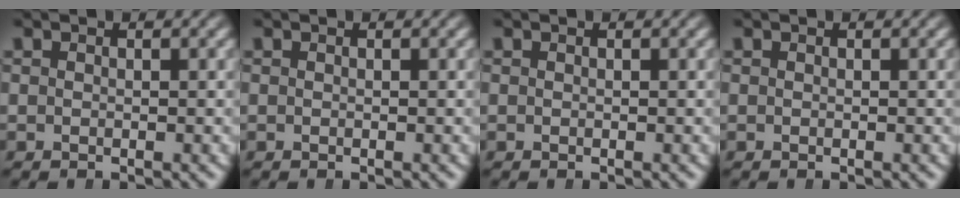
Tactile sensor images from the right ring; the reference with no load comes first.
{"total": 0.0}
{"total": 0.0}
{"total": 0.0}